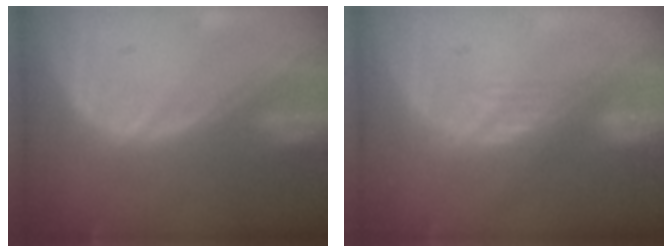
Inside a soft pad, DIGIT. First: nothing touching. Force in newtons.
{"total": 3.0, "press": 2.6, "slide": 1.5}